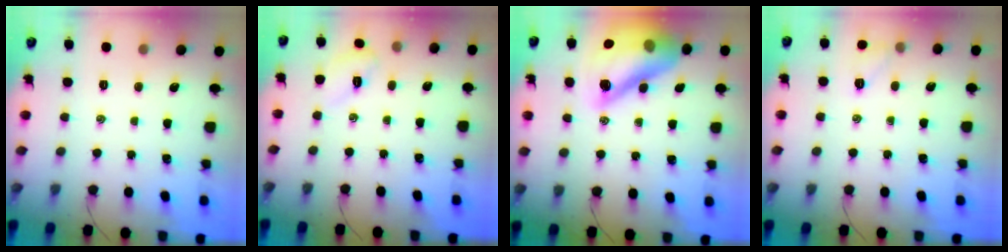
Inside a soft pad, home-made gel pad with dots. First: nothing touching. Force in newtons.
{"total": 3.6, "press": 3.5, "slide": 0.9}
{"total": 20.3, "press": 19.9, "slide": 4.0}
{"total": 6.0, "press": 5.9, "slide": 1.2}